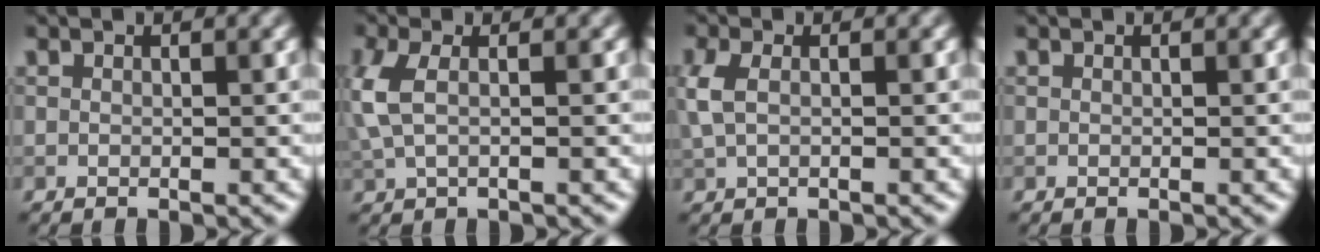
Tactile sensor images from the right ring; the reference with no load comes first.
{"total": 3.0, "force": [0.3, 1.3, 2.7], "torque": [-0.074, 0.006, 0.002]}
{"total": 2.5, "force": [0.3, 1.3, 2.1], "torque": [-0.055, 0.006, 0.003]}
{"total": 0.0}